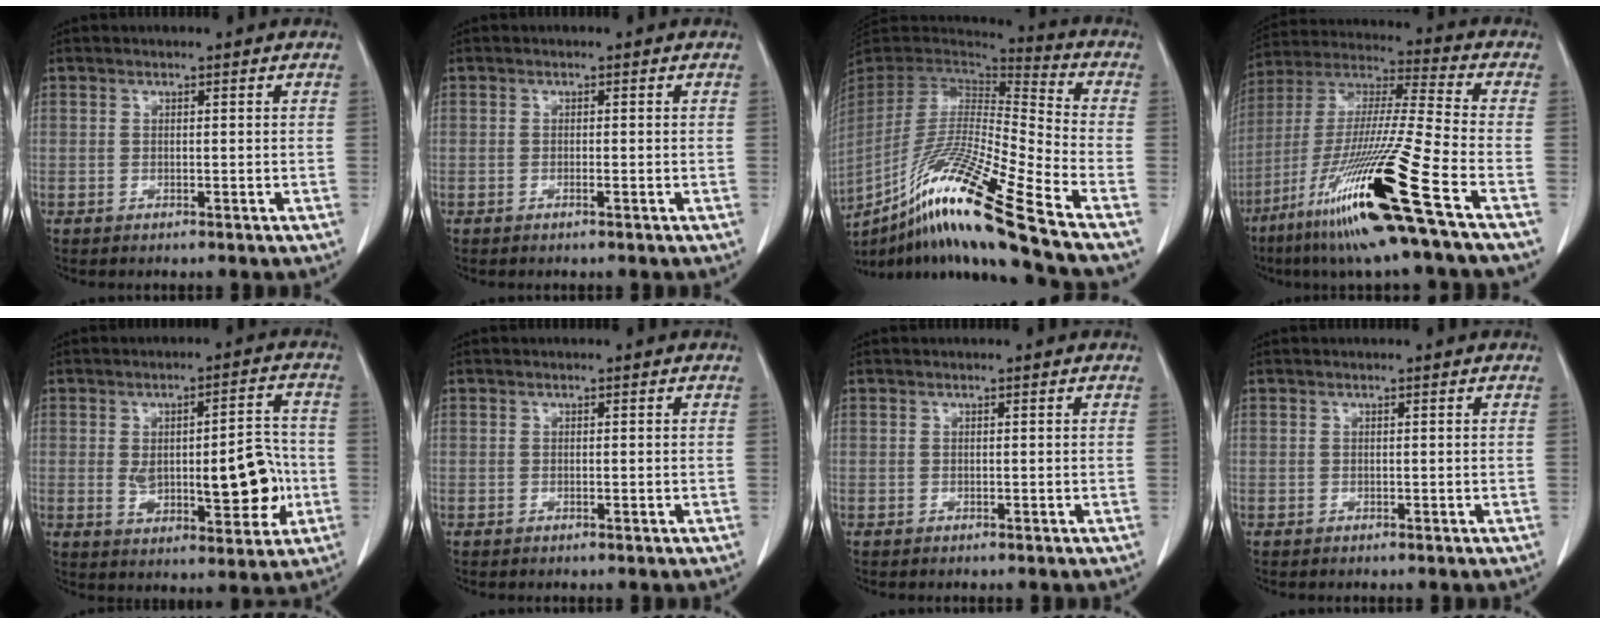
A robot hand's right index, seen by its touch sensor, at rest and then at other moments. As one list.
[{"total": 0.6, "force": [-0.4, -0.1, 0.5], "torque": [-0.009, 0.001, -0.006]}, {"total": 22.7, "force": [-14.2, -0.9, 17.8], "torque": [-0.339, -0.045, -0.269]}, {"total": 22.1, "force": [-11.2, -0.9, 19.1], "torque": [-0.383, -0.051, -0.214]}, {"total": 13.2, "force": [-1.2, 5.0, 12.2], "torque": [-0.176, 0.013, -0.002]}, {"total": 0.0}, {"total": 0.0}, {"total": 0.0}]